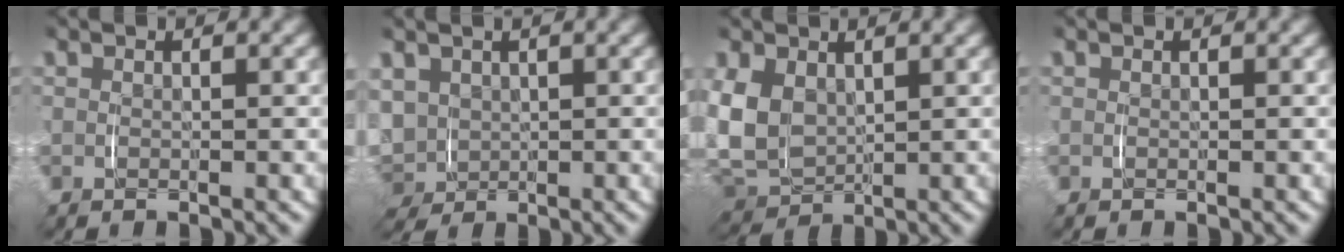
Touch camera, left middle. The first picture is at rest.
{"total": 7.0, "force": [-1.1, 6.6, 2.1], "torque": [-0.092, -0.047, -0.006]}
{"total": 9.2, "force": [-0.4, 8.2, 4.2], "torque": [-0.148, -0.034, -0.003]}
{"total": 0.0}